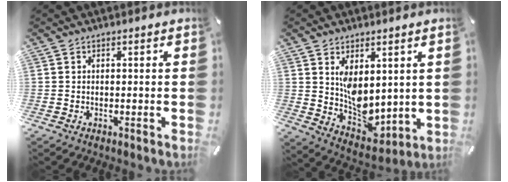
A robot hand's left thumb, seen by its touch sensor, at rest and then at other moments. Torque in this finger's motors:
{"motor_torque": [1.90, 2.07, 0.96, -0.80, 0.45]}